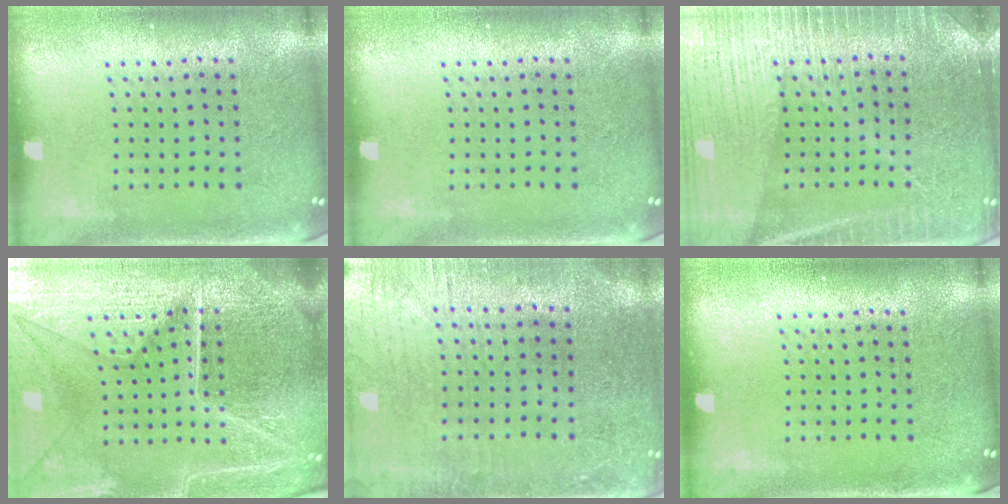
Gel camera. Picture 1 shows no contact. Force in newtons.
{"total": 0.0}
{"total": 3.9, "press": 3.8, "slide": 0.9}
{"total": 6.2, "press": 5.6, "slide": 2.7}
{"total": 0.6, "press": 0.4, "slide": 0.4}
{"total": 0.0}